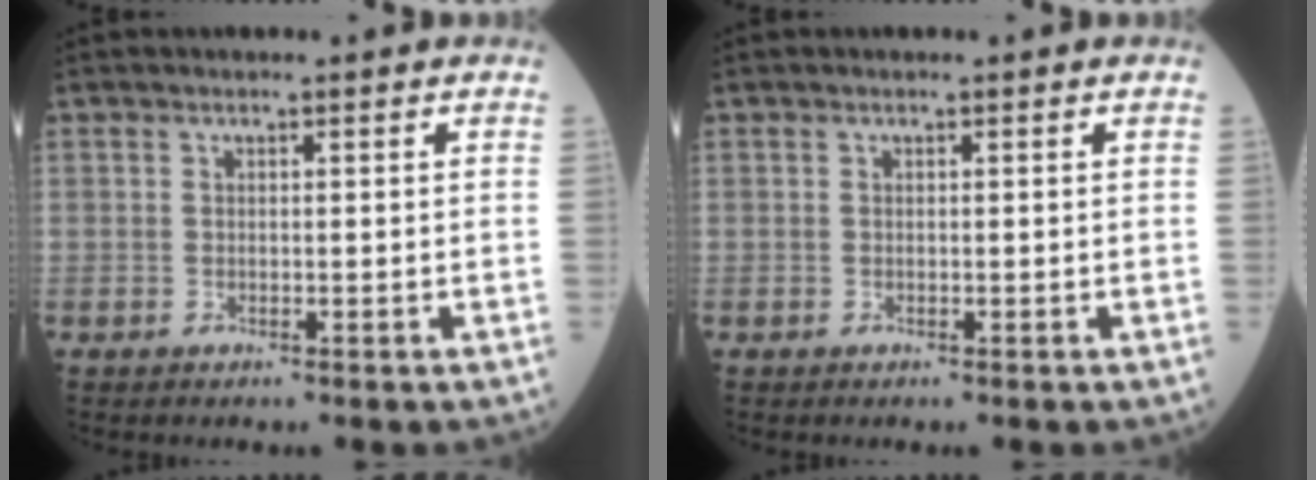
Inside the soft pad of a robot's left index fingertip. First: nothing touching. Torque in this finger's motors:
{"motor_torque": [0.00, 0.00, 0.00, 0.00]}